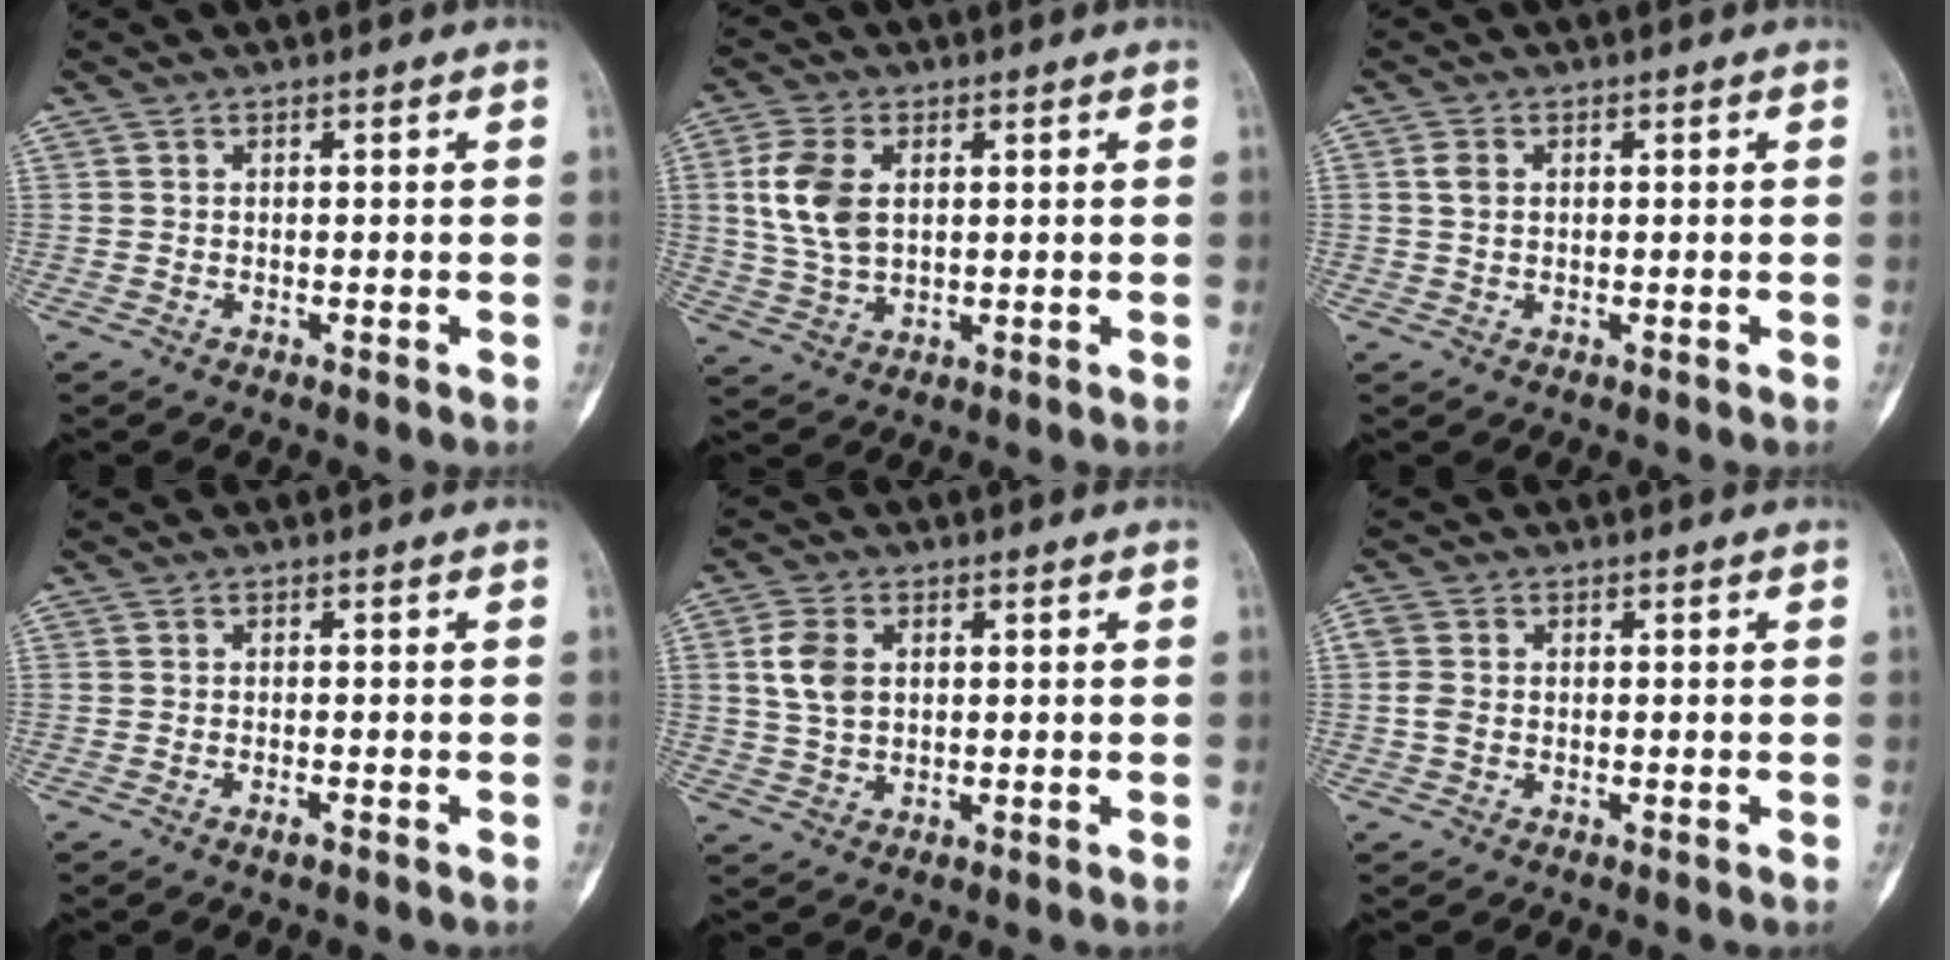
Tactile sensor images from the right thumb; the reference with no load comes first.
{"total": 9.6, "force": [1.9, 5.9, 7.2], "torque": [-0.150, -0.001, 0.044]}
{"total": 2.4, "force": [0.6, 1.7, 1.5], "torque": [-0.029, 0.002, 0.013]}
{"total": 1.0, "force": [-0.7, 0.2, 0.7], "torque": [-0.013, 0.002, -0.014]}
{"total": 6.5, "force": [1.3, 4.4, 4.6], "torque": [-0.090, 0.001, 0.028]}
{"total": 2.5, "force": [-0.1, 2.0, 1.5], "torque": [-0.039, 0.006, -0.005]}